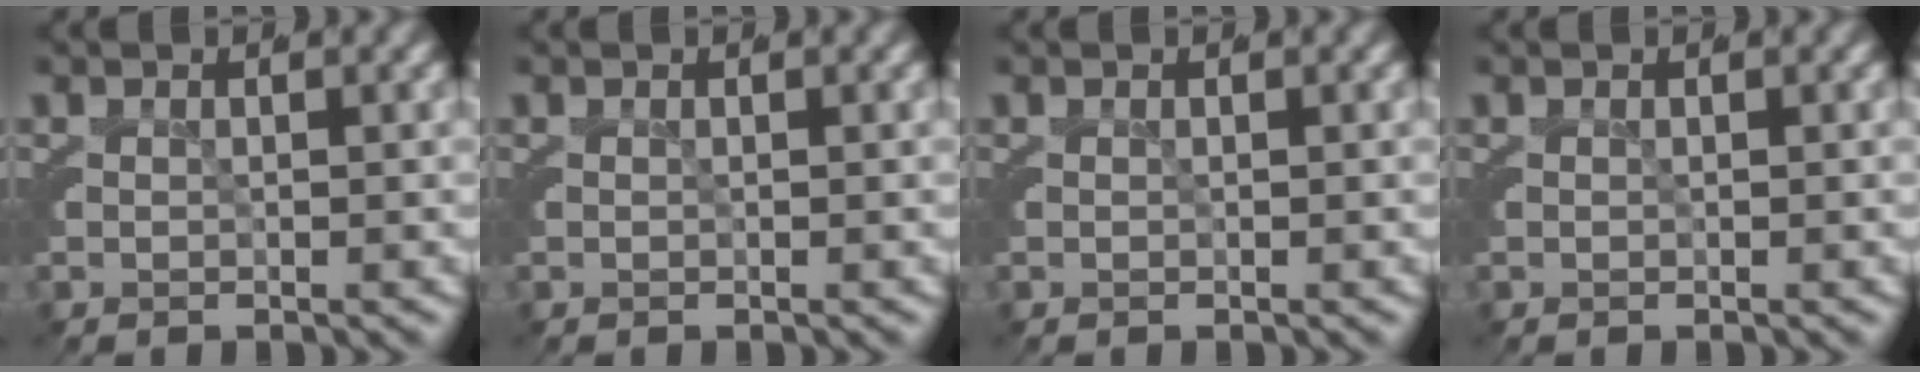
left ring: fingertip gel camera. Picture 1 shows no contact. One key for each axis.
{"total": 0.0}
{"total": 0.0}
{"total": 0.0}